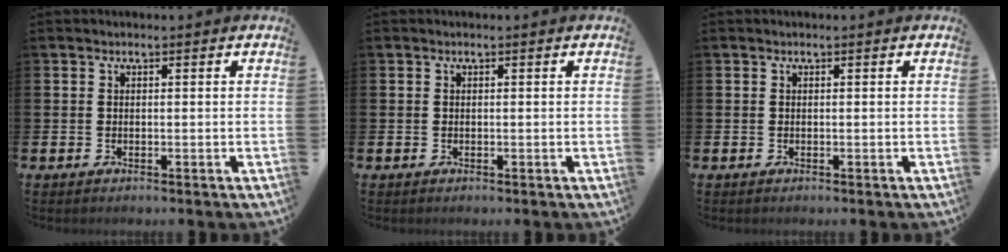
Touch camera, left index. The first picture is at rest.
{"total": 0.0}
{"total": 0.0}